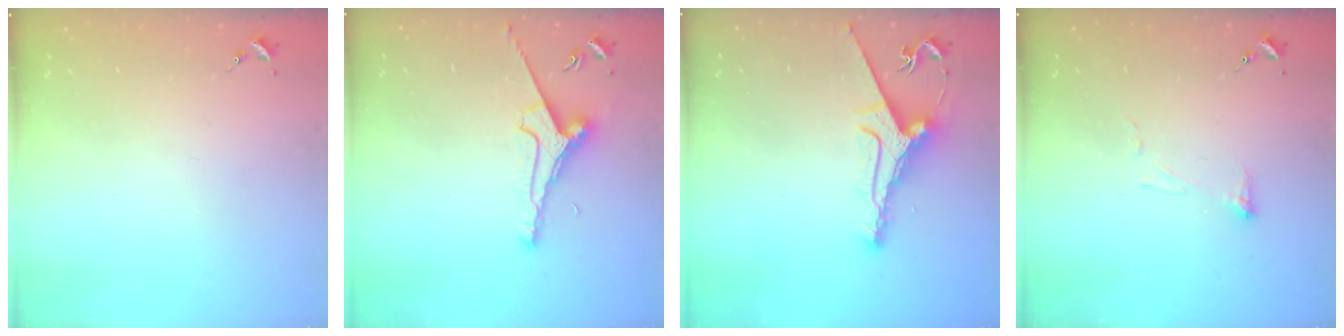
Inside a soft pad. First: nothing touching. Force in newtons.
{"total": 7.5, "press": 7.4, "slide": 0.9}
{"total": 9.2, "press": 9.2, "slide": 0.6}
{"total": 3.8, "press": 3.8, "slide": 0.6}